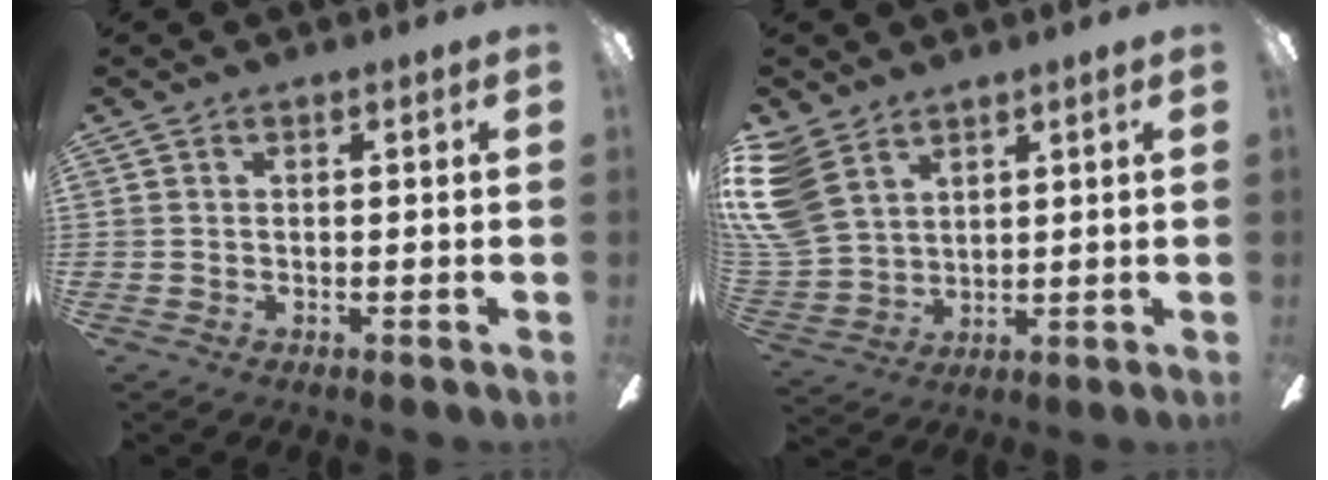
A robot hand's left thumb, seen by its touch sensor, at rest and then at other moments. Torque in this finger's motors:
{"motor_torque": [0.52, 0.61, 1.41, -1.36, 0.85]}